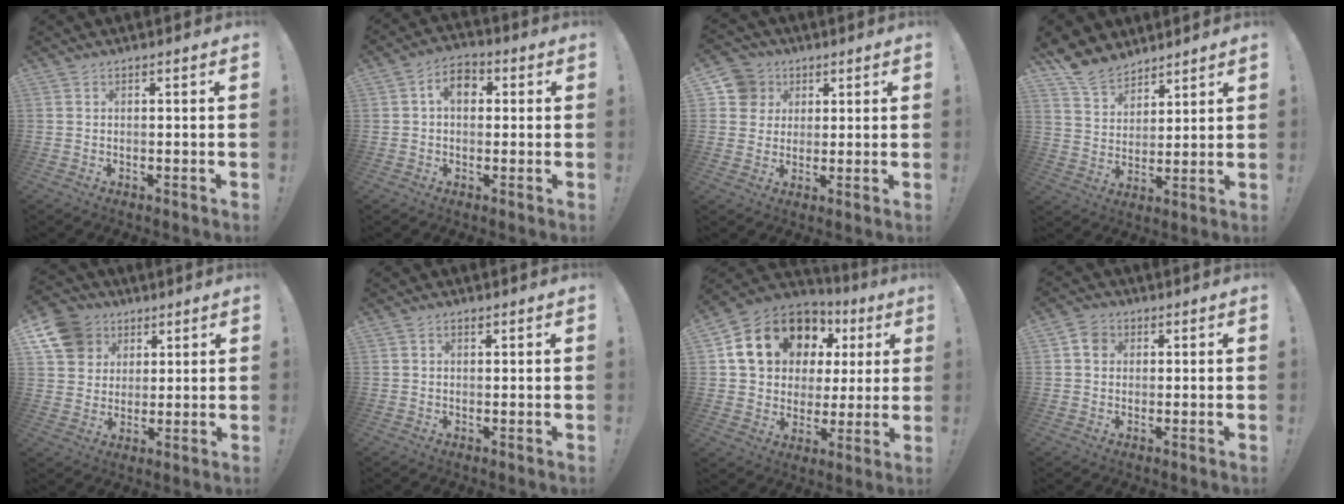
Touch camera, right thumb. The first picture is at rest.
{"total": 7.3, "force": [1.7, 5.0, 5.0], "torque": [-0.078, 0.009, 0.031]}
{"total": 8.6, "force": [3.0, 7.9, 1.8], "torque": [-0.022, -0.010, 0.063]}
{"total": 10.3, "force": [8.7, 5.3, 1.9], "torque": [-0.041, -0.066, 0.171]}
{"total": 12.8, "force": [5.7, 10.6, 4.2], "torque": [-0.066, -0.027, 0.118]}
{"total": 0.9, "force": [0.5, 0.7, 0.4], "torque": [-0.003, 0.001, 0.008]}
{"total": 18.2, "force": [9.0, 12.7, 9.4], "torque": [-0.161, -0.033, 0.186]}
{"total": 4.8, "force": [1.3, 4.0, 2.2], "torque": [-0.029, 0.002, 0.025]}